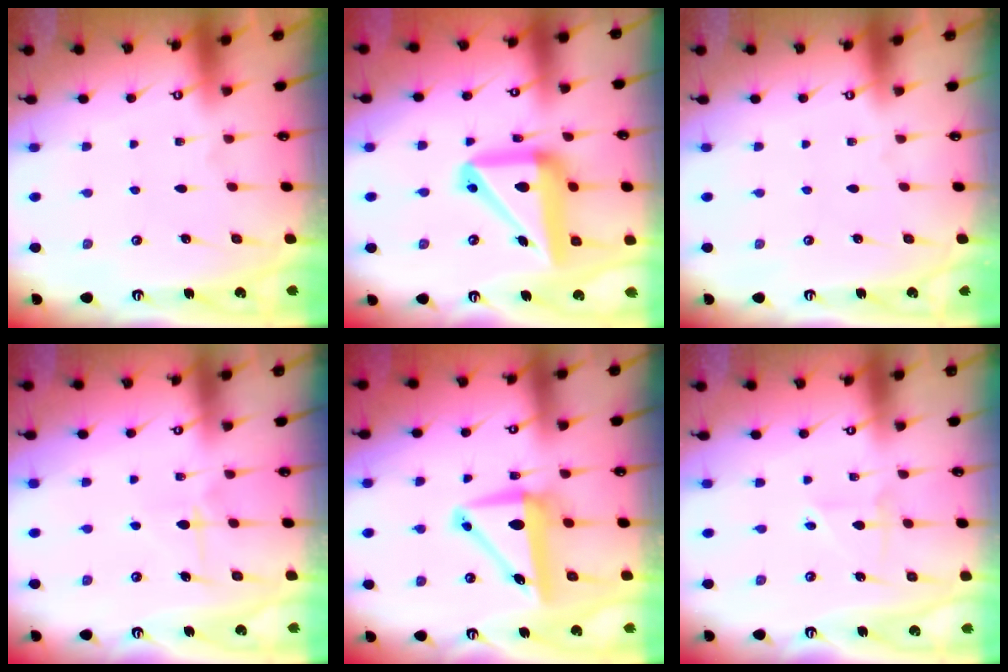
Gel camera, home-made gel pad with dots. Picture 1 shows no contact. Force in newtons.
{"total": 20.2, "press": 20.0, "slide": 2.5}
{"total": 0.0}
{"total": 5.8, "press": 5.7, "slide": 0.5}
{"total": 8.9, "press": 8.3, "slide": 3.1}
{"total": 2.7, "press": 2.7, "slide": 0.3}